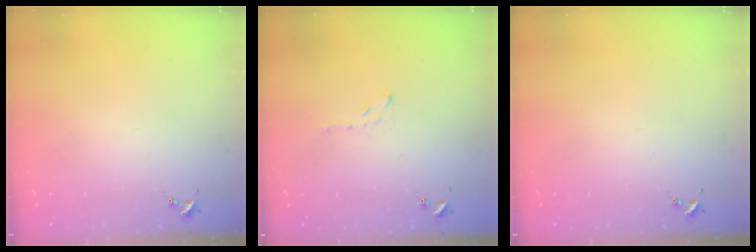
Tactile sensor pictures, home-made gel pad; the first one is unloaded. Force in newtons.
{"total": 3.5, "press": 3.5, "slide": 0.4}
{"total": 0.0}